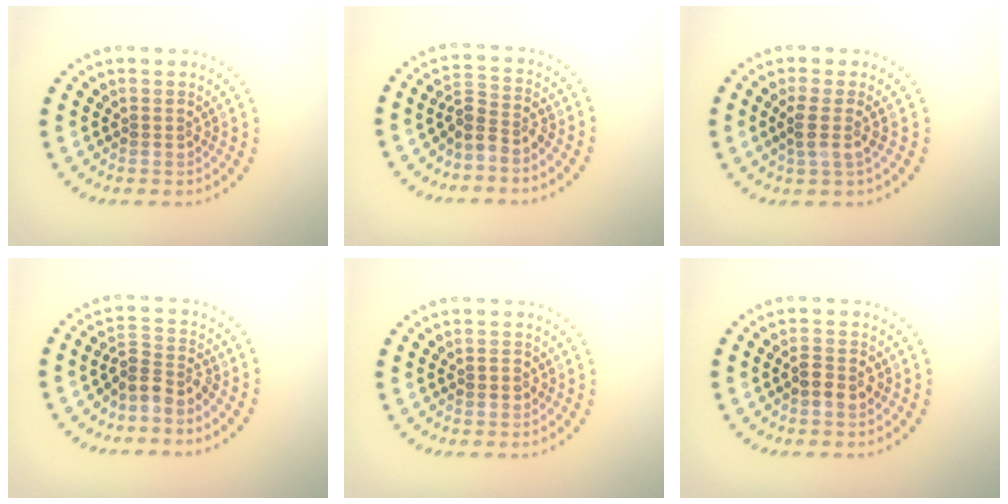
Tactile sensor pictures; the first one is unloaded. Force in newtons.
{"total": 2.5, "press": 1.9, "slide": 1.6}
{"total": 2.0, "press": 1.6, "slide": 1.2}
{"total": 2.8, "press": 2.0, "slide": 1.9}
{"total": 0.7, "press": 0.6, "slide": 0.2}
{"total": 2.1, "press": 2.1, "slide": 0.3}